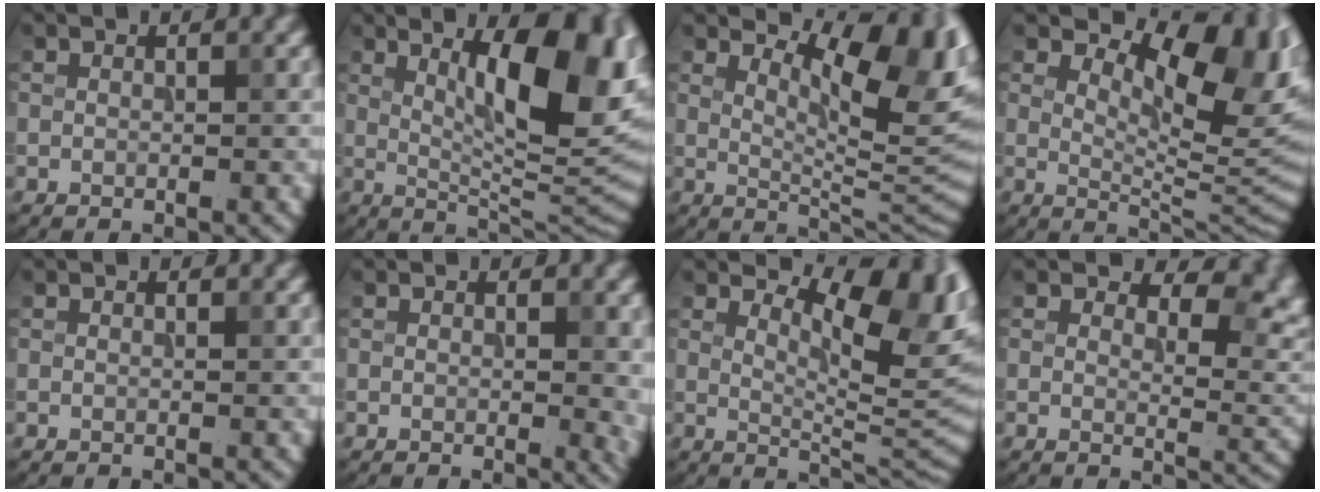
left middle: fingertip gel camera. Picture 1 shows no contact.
{"total": 11.9, "force": [3.7, 3.7, 10.7], "torque": [-0.140, -0.003, 0.065]}
{"total": 11.2, "force": [5.9, 3.7, 8.7], "torque": [-0.110, 0.007, 0.091]}
{"total": 11.5, "force": [4.4, 5.4, 9.1], "torque": [-0.120, -0.004, 0.074]}
{"total": 0.0}
{"total": 2.2, "force": [0.2, 0.8, 2.0], "torque": [-0.018, -0.003, 0.001]}
{"total": 9.6, "force": [5.1, 3.4, 7.4], "torque": [-0.101, -0.002, 0.082]}
{"total": 6.2, "force": [3.0, 3.5, 4.1], "torque": [-0.049, -0.010, 0.043]}